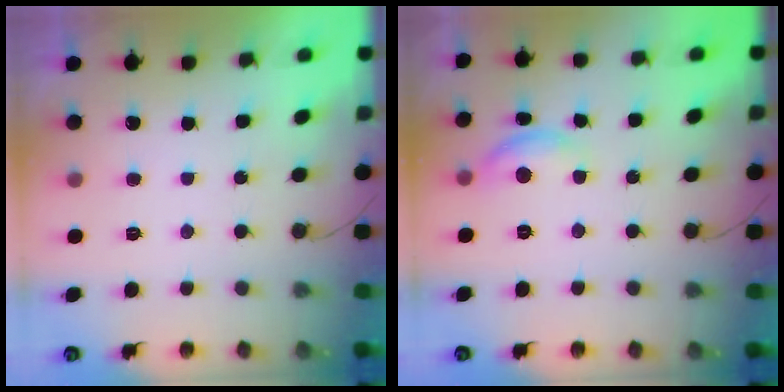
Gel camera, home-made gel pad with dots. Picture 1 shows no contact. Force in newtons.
{"total": 7.9, "press": 7.9, "slide": 0.3}